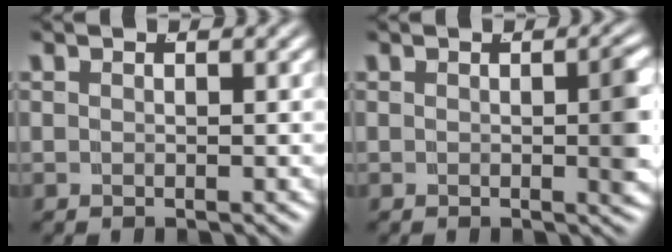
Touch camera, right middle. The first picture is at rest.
{"total": 2.4, "force": [-0.1, 0.6, 2.3], "torque": [-0.021, 0.000, -0.003]}